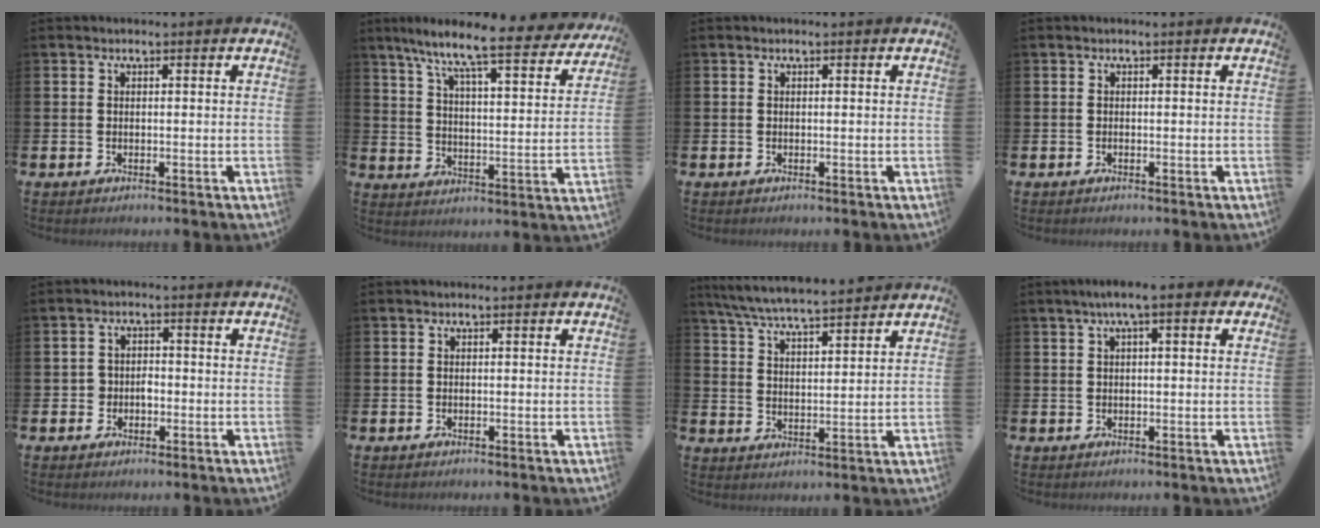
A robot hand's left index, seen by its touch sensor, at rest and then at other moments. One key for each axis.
{"total": 9.4, "fx": 8.0, "fy": 0.8, "fz": 4.9, "tx": -0.112, "ty": -0.057, "tz": 0.127}
{"total": 0.0}
{"total": 0.0}
{"total": 2.2, "fx": -0.6, "fy": 2.0, "fz": 0.8, "tx": -0.008, "ty": 0.000, "tz": -0.019}
{"total": 0.0}
{"total": 6.5, "fx": 6.2, "fy": 0.1, "fz": 1.7, "tx": -0.055, "ty": -0.036, "tz": 0.111}
{"total": 3.7, "fx": 1.7, "fy": 0.9, "fz": 3.1, "tx": -0.058, "ty": 0.010, "tz": 0.026}